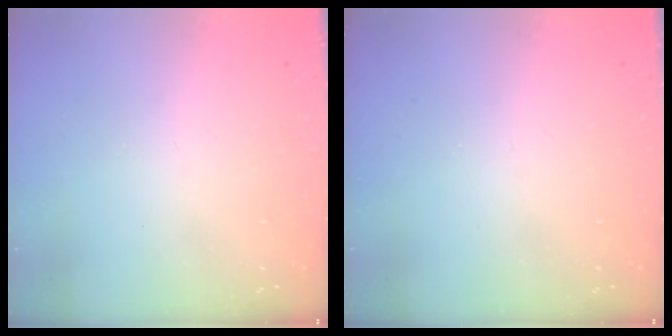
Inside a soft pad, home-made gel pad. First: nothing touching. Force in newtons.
{"total": 0.0}